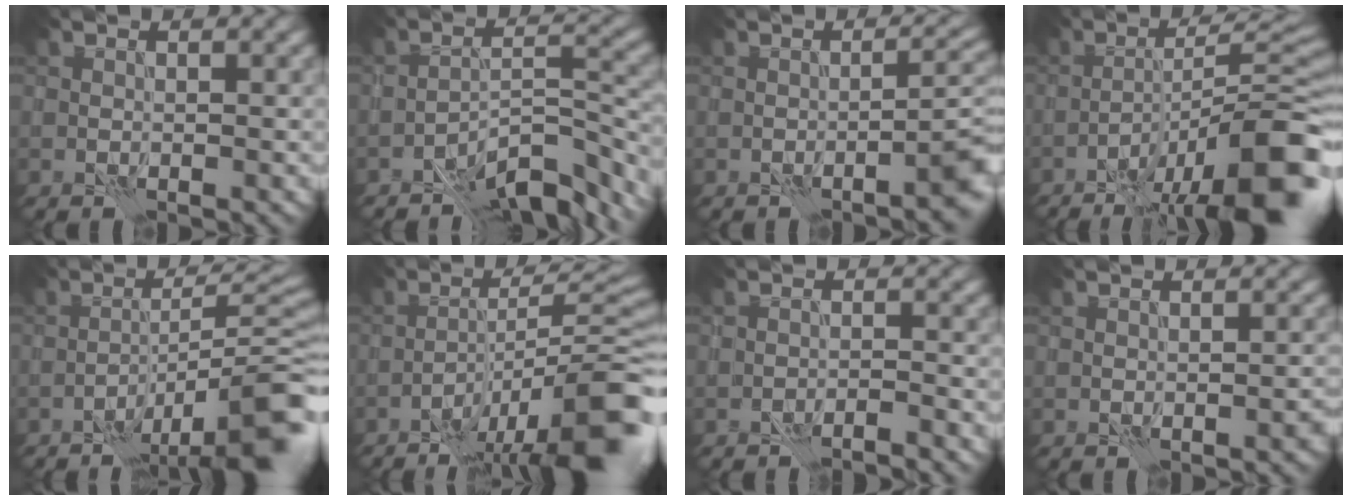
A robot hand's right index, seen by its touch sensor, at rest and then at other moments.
{"total": 8.2, "force": [-6.4, 2.3, 4.5], "torque": [-0.054, 0.006, -0.114]}
{"total": 3.3, "force": [-1.4, 0.4, 3.0], "torque": [-0.037, 0.011, -0.025]}
{"total": 14.0, "force": [-8.6, 2.7, 10.8], "torque": [-0.161, 0.008, -0.135]}
{"total": 9.8, "force": [-5.8, 1.9, 7.7], "torque": [-0.105, 0.013, -0.095]}
{"total": 12.4, "force": [-7.7, 2.2, 9.5], "torque": [-0.139, 0.010, -0.124]}
{"total": 2.3, "force": [-2.2, -0.2, 0.6], "torque": [-0.008, 0.008, -0.037]}
{"total": 0.8, "force": [-0.5, 0.3, 0.6], "torque": [-0.009, 0.001, -0.004]}